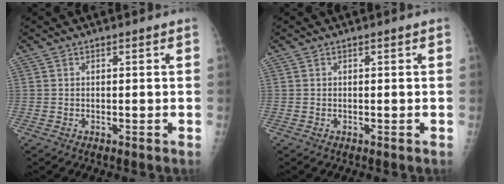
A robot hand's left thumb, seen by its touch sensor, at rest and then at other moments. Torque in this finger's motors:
{"motor_torque": [0.00, 0.00, -0.04, -0.05, 0.00]}